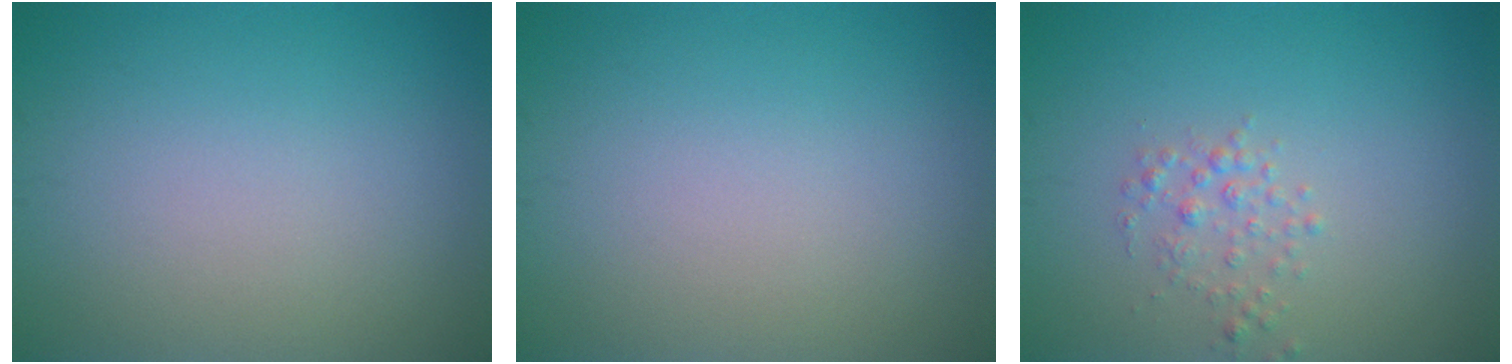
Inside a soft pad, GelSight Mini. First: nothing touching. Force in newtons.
{"total": 0.0}
{"total": 1.5, "press": 1.5, "slide": 0.0}